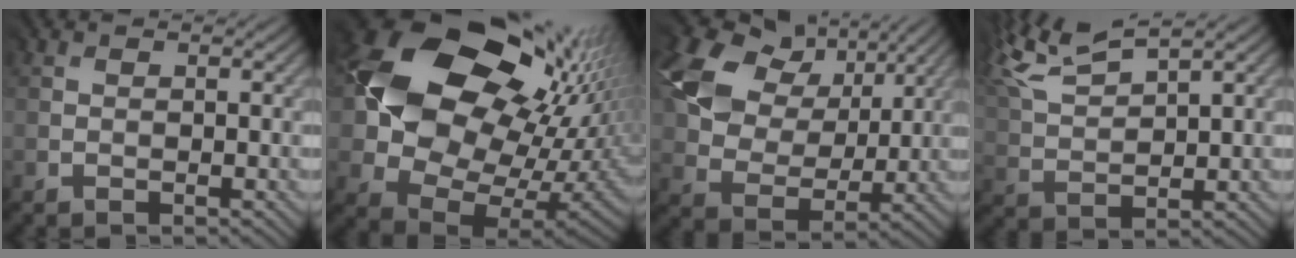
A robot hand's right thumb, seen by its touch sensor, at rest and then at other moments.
{"total": 18.3, "force": [6.6, 13.5, 10.3], "torque": [-0.241, -0.001, 0.146]}
{"total": 14.1, "force": [5.8, 9.8, 8.4], "torque": [-0.210, 0.022, 0.107]}
{"total": 8.5, "force": [7.2, 1.5, 4.3], "torque": [-0.127, 0.023, 0.148]}